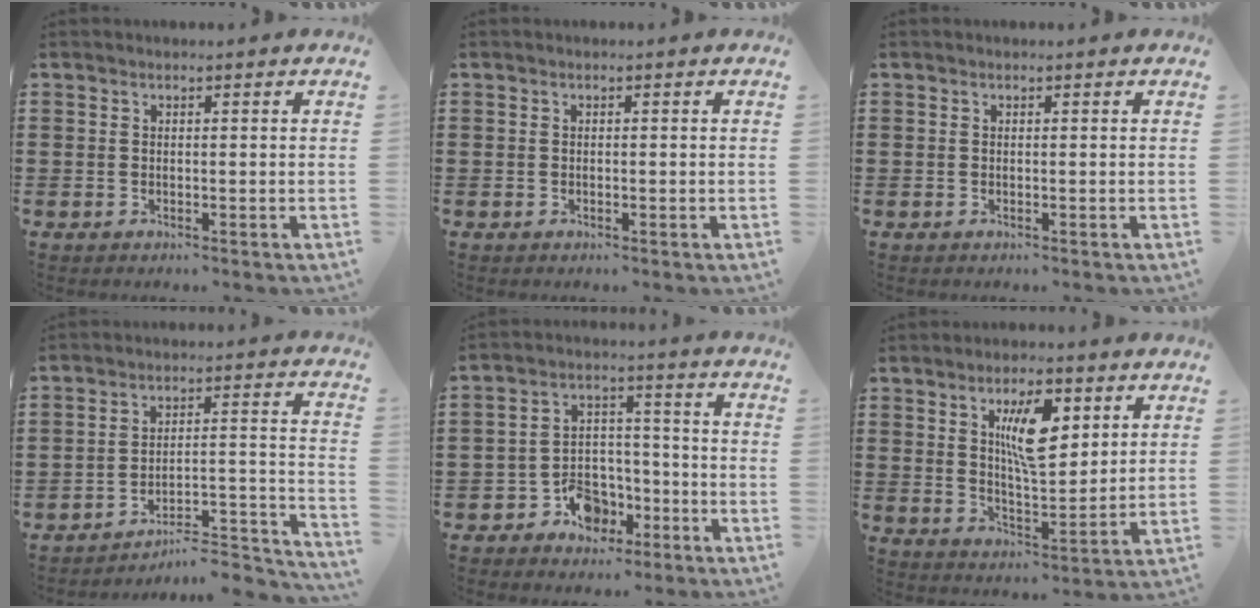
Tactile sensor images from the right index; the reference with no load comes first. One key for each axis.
{"total": 0.0}
{"total": 0.0}
{"total": 5.9, "fx": -5.6, "fy": 0.5, "fz": 1.8, "tx": -0.027, "ty": -0.005, "tz": -0.112}
{"total": 6.5, "fx": -3.7, "fy": 4.7, "fz": 2.4, "tx": -0.043, "ty": 0.026, "tz": -0.064}
{"total": 9.0, "fx": 3.5, "fy": 3.3, "fz": 7.6, "tx": -0.131, "ty": 0.000, "tz": 0.054}